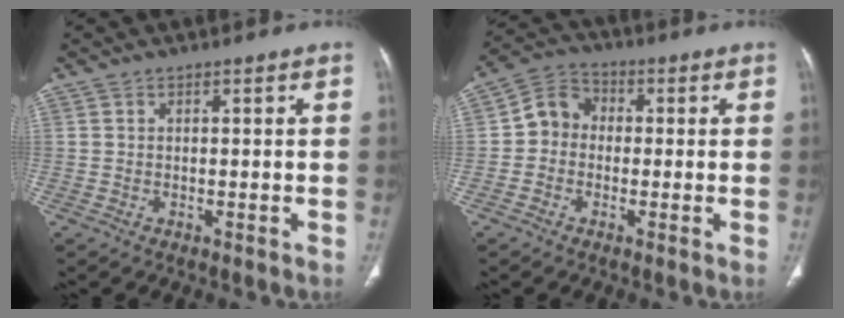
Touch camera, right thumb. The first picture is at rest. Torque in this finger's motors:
{"motor_torque": [-0.13, 0.25, -0.07, -0.15, 0.11]}